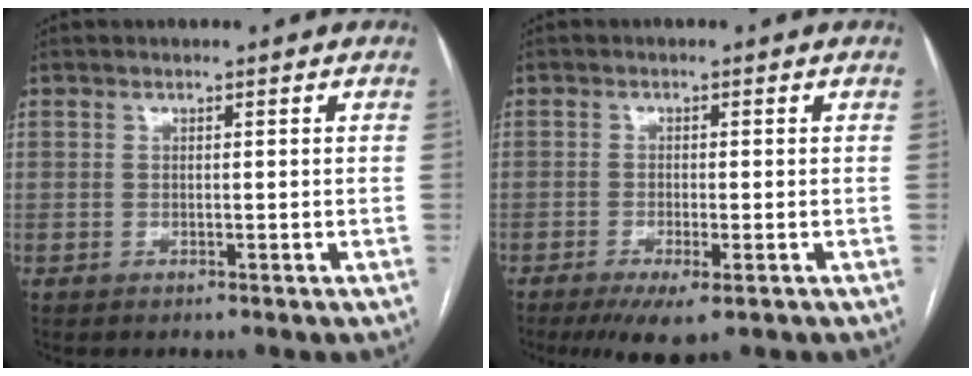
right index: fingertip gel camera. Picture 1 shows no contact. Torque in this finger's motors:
{"motor_torque": [0.83, -0.43, 0.34, 0.07]}